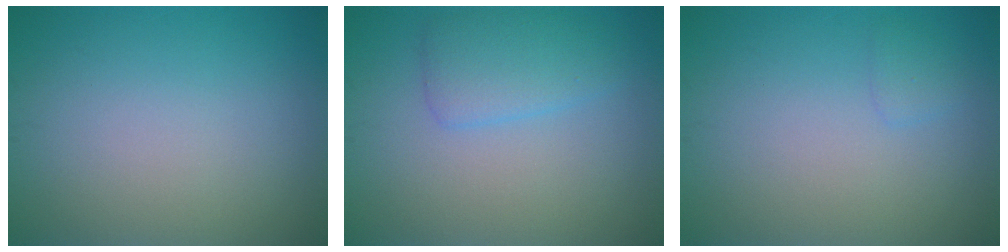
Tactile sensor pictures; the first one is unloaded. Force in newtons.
{"total": 3.0, "press": 3.0, "slide": 0.2}
{"total": 0.9, "press": 0.8, "slide": 0.1}